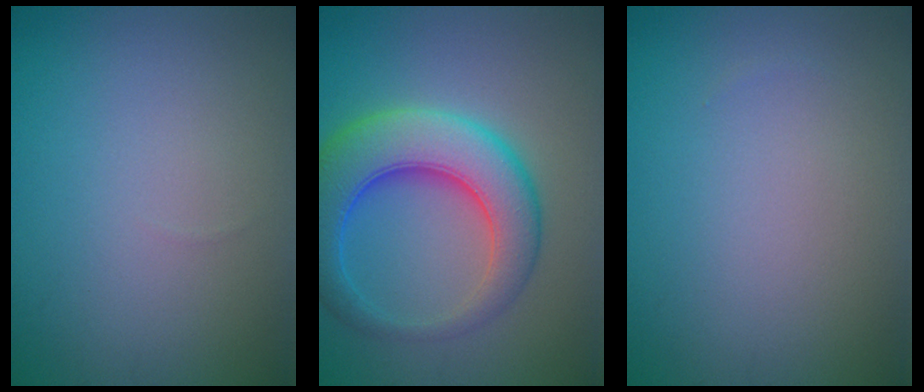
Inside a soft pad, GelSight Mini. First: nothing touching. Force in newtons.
{"total": 7.9, "press": 7.9, "slide": 0.1}
{"total": 0.0}